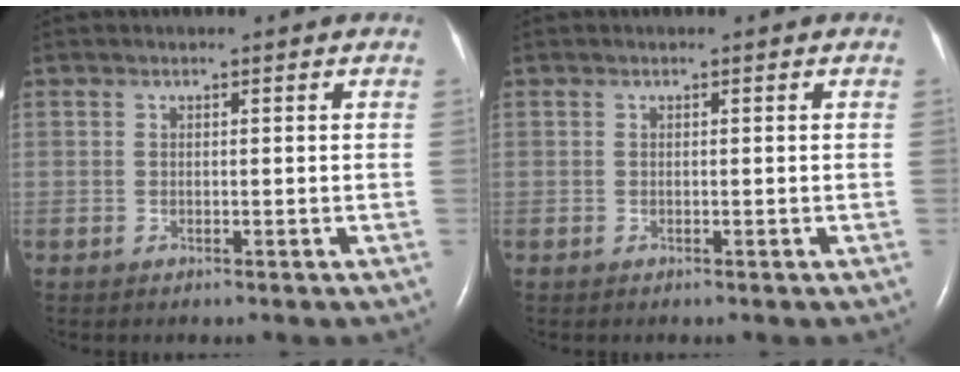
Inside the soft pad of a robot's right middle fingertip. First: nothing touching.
{"total": 0.0}